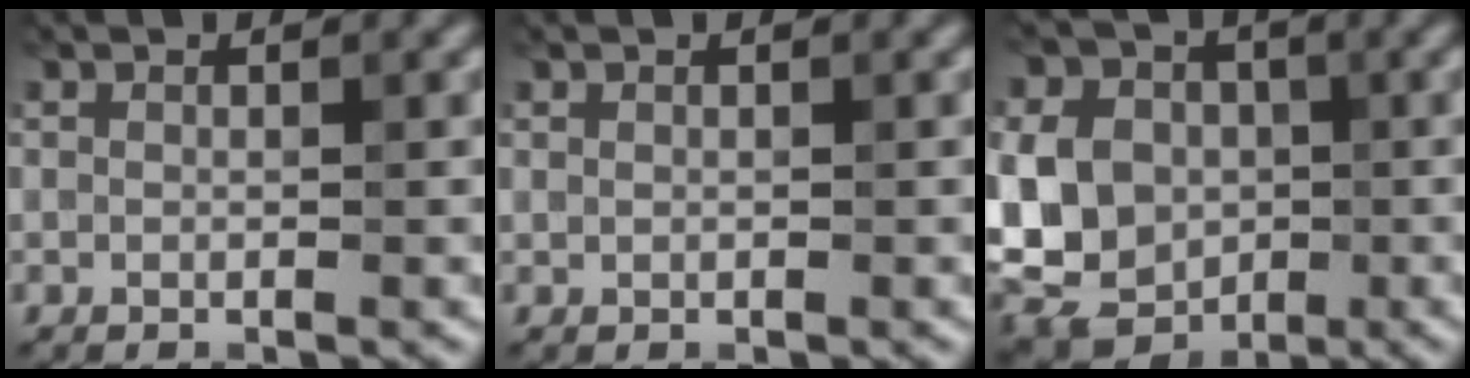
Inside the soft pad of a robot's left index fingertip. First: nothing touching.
{"total": 0.0}
{"total": 11.2, "force": [-0.1, 9.7, 5.7], "torque": [-0.108, 0.011, -0.032]}